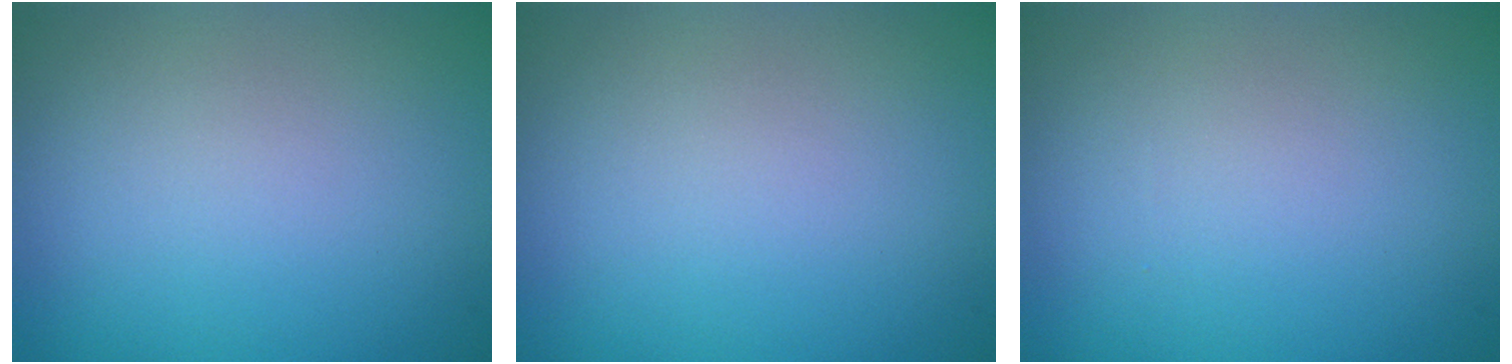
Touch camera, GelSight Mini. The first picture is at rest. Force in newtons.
{"total": 0.0}
{"total": 0.0}